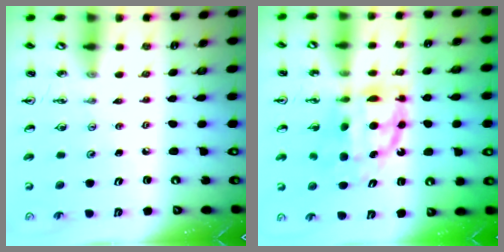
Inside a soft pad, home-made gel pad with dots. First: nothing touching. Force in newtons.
{"total": 10.7, "press": 10.6, "slide": 0.9}